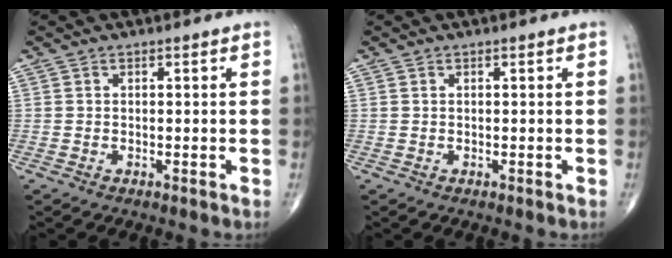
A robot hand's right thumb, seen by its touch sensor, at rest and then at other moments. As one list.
[{"total": 0.0}]